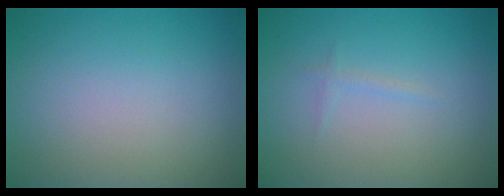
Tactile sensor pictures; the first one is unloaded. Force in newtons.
{"total": 0.7, "press": 0.7, "slide": 0.1}